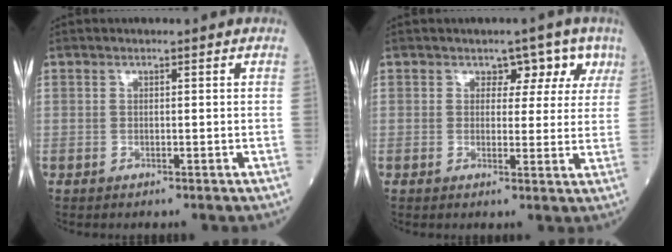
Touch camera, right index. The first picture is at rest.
{"total": 4.6, "force": [2.7, 3.2, 2.1], "torque": [-0.008, 0.009, 0.026]}